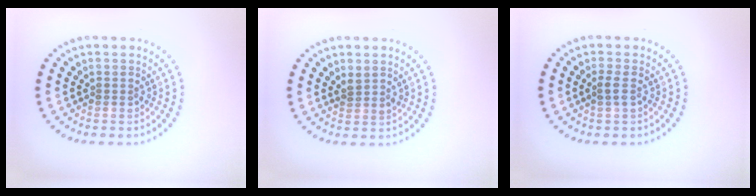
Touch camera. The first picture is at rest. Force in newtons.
{"total": 1.1, "press": 0.9, "slide": 0.7}
{"total": 0.9, "press": 0.9, "slide": 0.2}